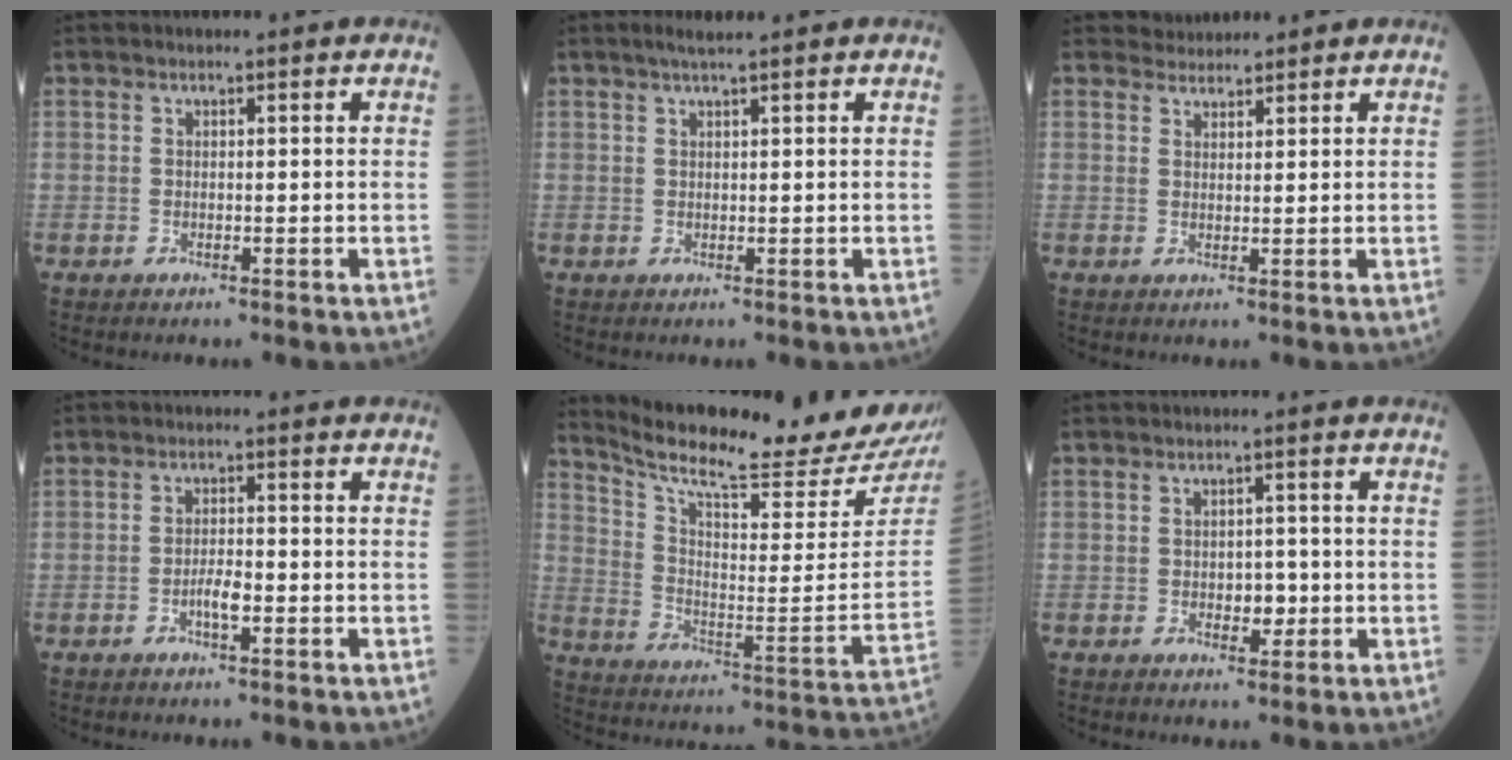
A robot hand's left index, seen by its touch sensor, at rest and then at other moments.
{"total": 2.1, "force": [1.6, -0.2, 1.3], "torque": [-0.021, 0.004, 0.029]}
{"total": 2.2, "force": [2.1, 0.4, -0.5], "torque": [0.003, 0.011, 0.040]}
{"total": 2.5, "force": [-1.3, 0.4, 2.1], "torque": [-0.035, -0.001, -0.025]}
{"total": 23.2, "force": [21.6, -0.2, 8.5], "torque": [-0.151, -0.100, 0.299]}
{"total": 2.6, "force": [-0.6, 1.6, 1.9], "torque": [-0.020, 0.000, -0.008]}